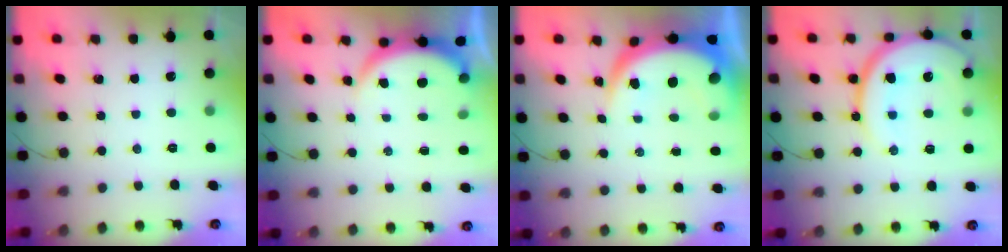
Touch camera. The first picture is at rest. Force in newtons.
{"total": 4.5, "press": 4.4, "slide": 0.5}
{"total": 11.8, "press": 11.7, "slide": 1.3}
{"total": 16.4, "press": 16.3, "slide": 1.4}